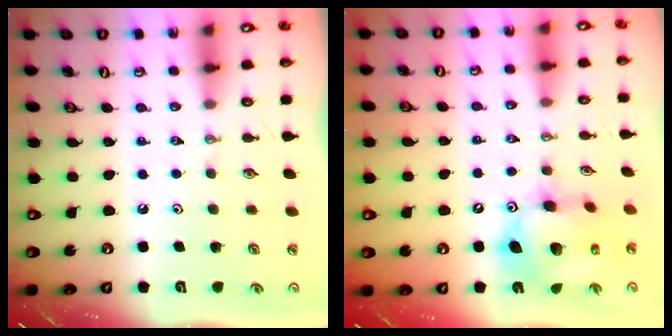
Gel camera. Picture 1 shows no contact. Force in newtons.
{"total": 14.8, "press": 14.7, "slide": 1.3}